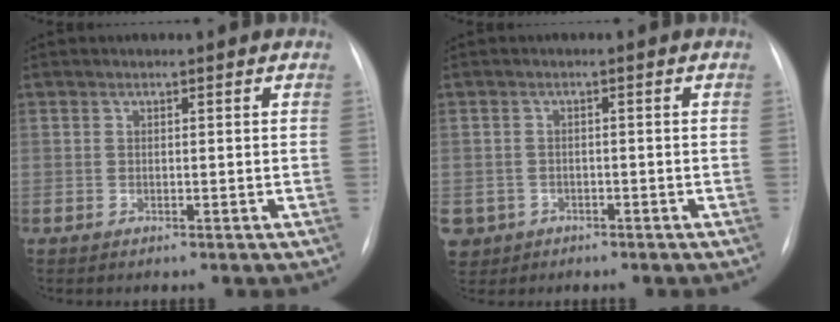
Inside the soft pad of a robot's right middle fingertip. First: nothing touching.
{"total": 6.0, "force": [-2.9, 5.1, 1.0], "torque": [-0.030, 0.005, -0.042]}